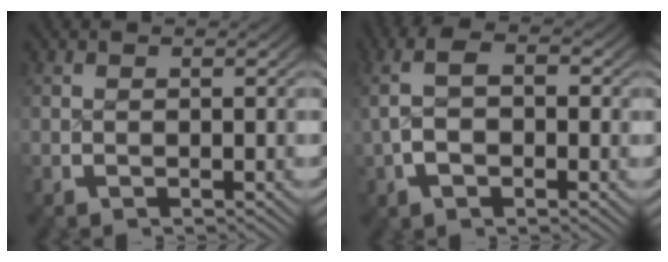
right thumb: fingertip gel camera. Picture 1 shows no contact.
{"total": 5.2, "force": [0.4, 2.9, 4.3], "torque": [-0.085, 0.002, 0.004]}